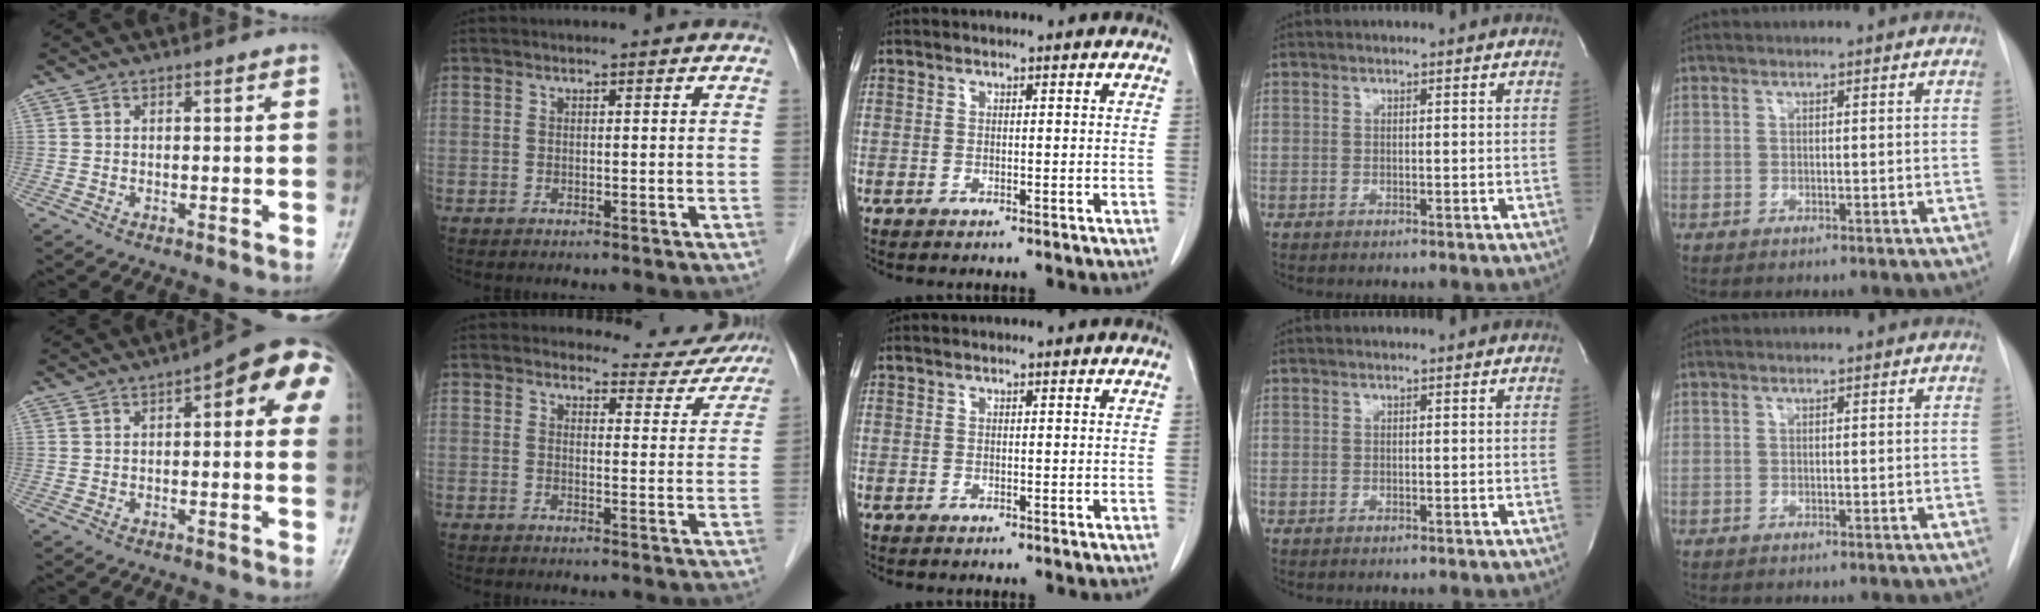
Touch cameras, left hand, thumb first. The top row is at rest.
{"thumb": {"total": 11.9, "force": [3.6, 4.3, 10.5], "torque": [-0.099, 0.019, 0.029]}, "index": {"total": 7.4, "force": [7.2, 1.7, -0.2], "torque": [0.012, -0.015, 0.072]}}